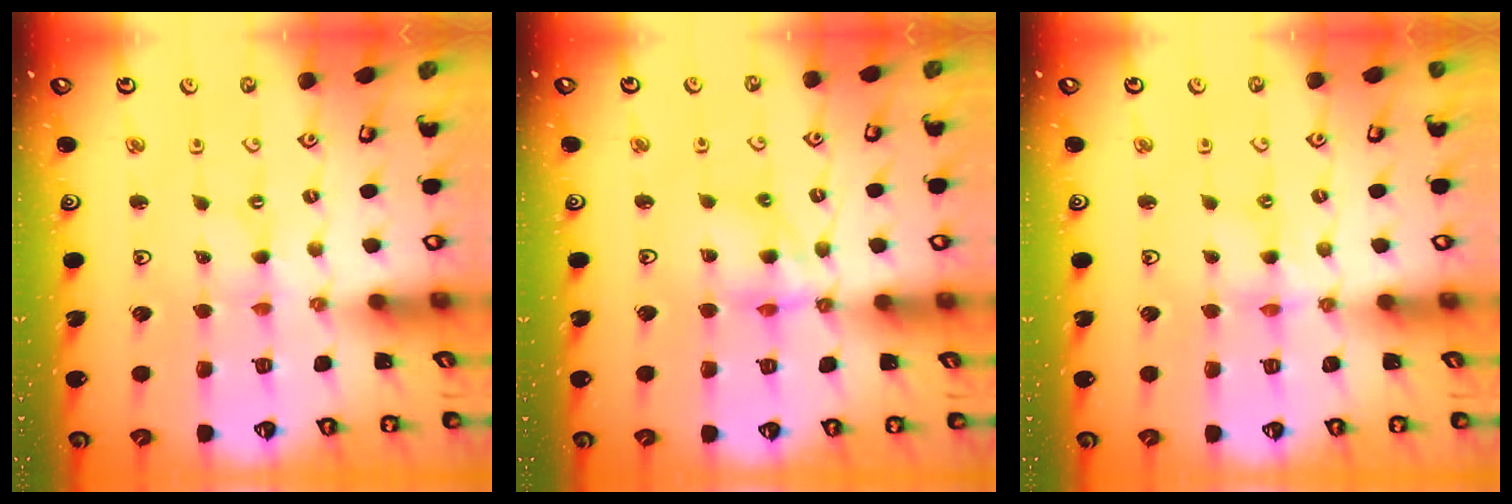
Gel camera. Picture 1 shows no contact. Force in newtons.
{"total": 11.4, "press": 11.4, "slide": 1.1}
{"total": 3.3, "press": 3.3, "slide": 0.4}